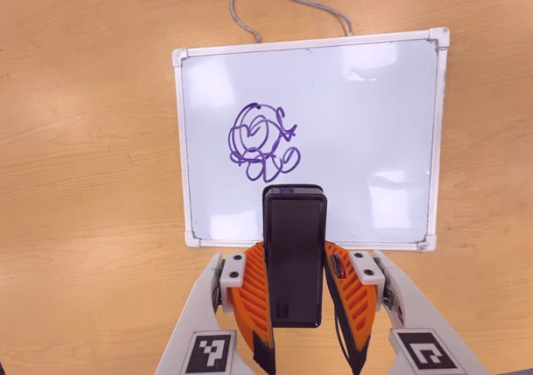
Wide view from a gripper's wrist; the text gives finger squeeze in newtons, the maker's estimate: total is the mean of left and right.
{"total": 3.5, "left": 1.9, "right": 5.1}